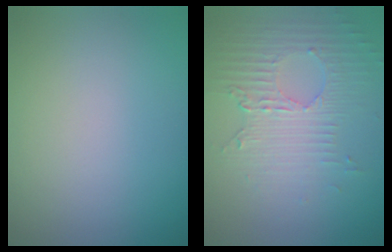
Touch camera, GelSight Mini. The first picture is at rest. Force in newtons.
{"total": 3.9, "press": 2.9, "slide": 2.6}